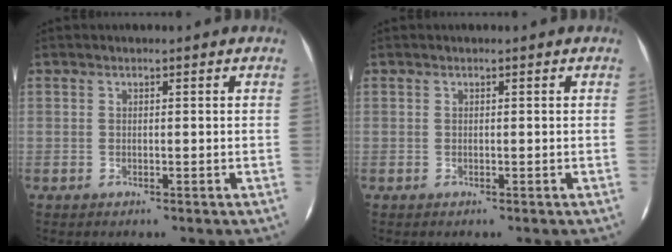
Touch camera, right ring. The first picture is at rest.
{"total": 0.0}